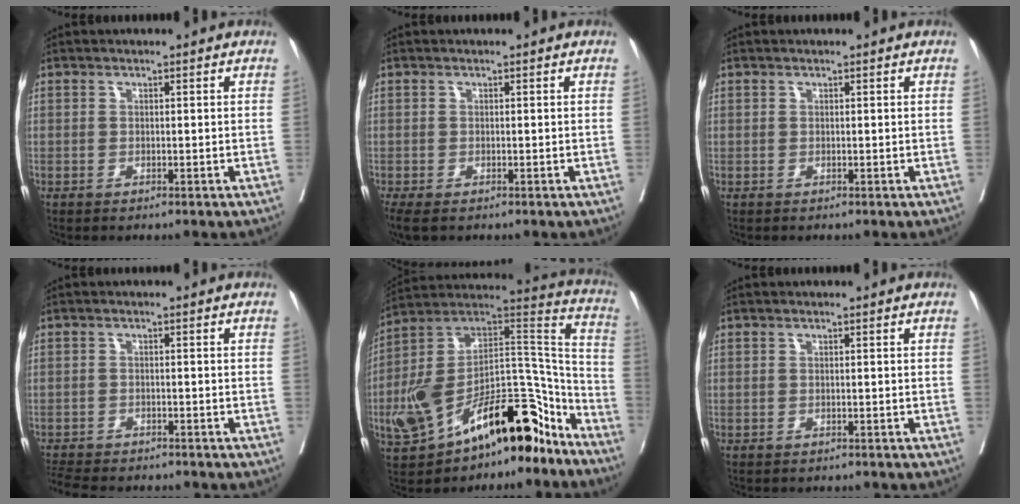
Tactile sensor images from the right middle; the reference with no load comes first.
{"total": 4.7, "force": [-3.4, 1.8, 2.6], "torque": [-0.059, -0.019, -0.057]}
{"total": 0.0}
{"total": 10.5, "force": [-9.5, 2.3, 3.8], "torque": [-0.077, -0.014, -0.135]}
{"total": 24.2, "force": [-14.3, 8.3, 17.7], "torque": [-0.287, 0.030, -0.232]}
{"total": 3.4, "force": [-3.1, 0.9, 1.0], "torque": [-0.019, -0.005, -0.038]}